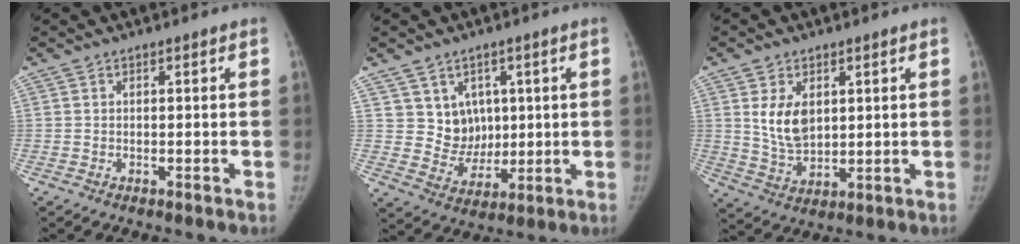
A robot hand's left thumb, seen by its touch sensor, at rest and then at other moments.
{"total": 7.7, "force": [2.9, 6.8, 2.3], "torque": [-0.002, -0.020, 0.063]}
{"total": 8.1, "force": [2.4, 5.3, 5.7], "torque": [-0.080, -0.019, 0.059]}